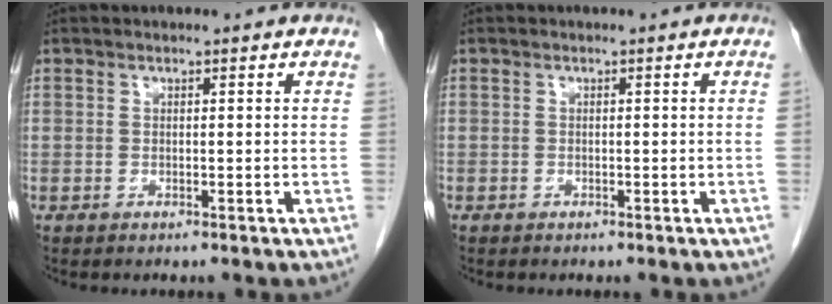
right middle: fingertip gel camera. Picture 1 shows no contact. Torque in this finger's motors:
{"motor_torque": [1.01, -1.13, 0.02, -0.21]}